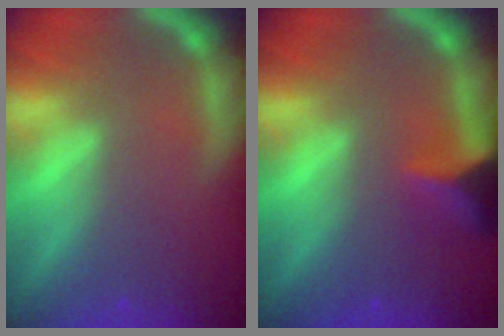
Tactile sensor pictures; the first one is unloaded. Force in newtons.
{"total": 4.4}